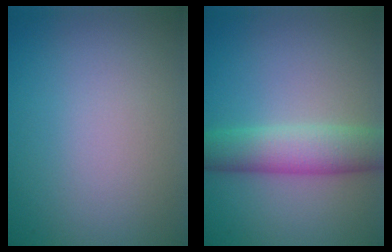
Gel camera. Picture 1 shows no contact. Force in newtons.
{"total": 5.2, "press": 5.2, "slide": 0.1}